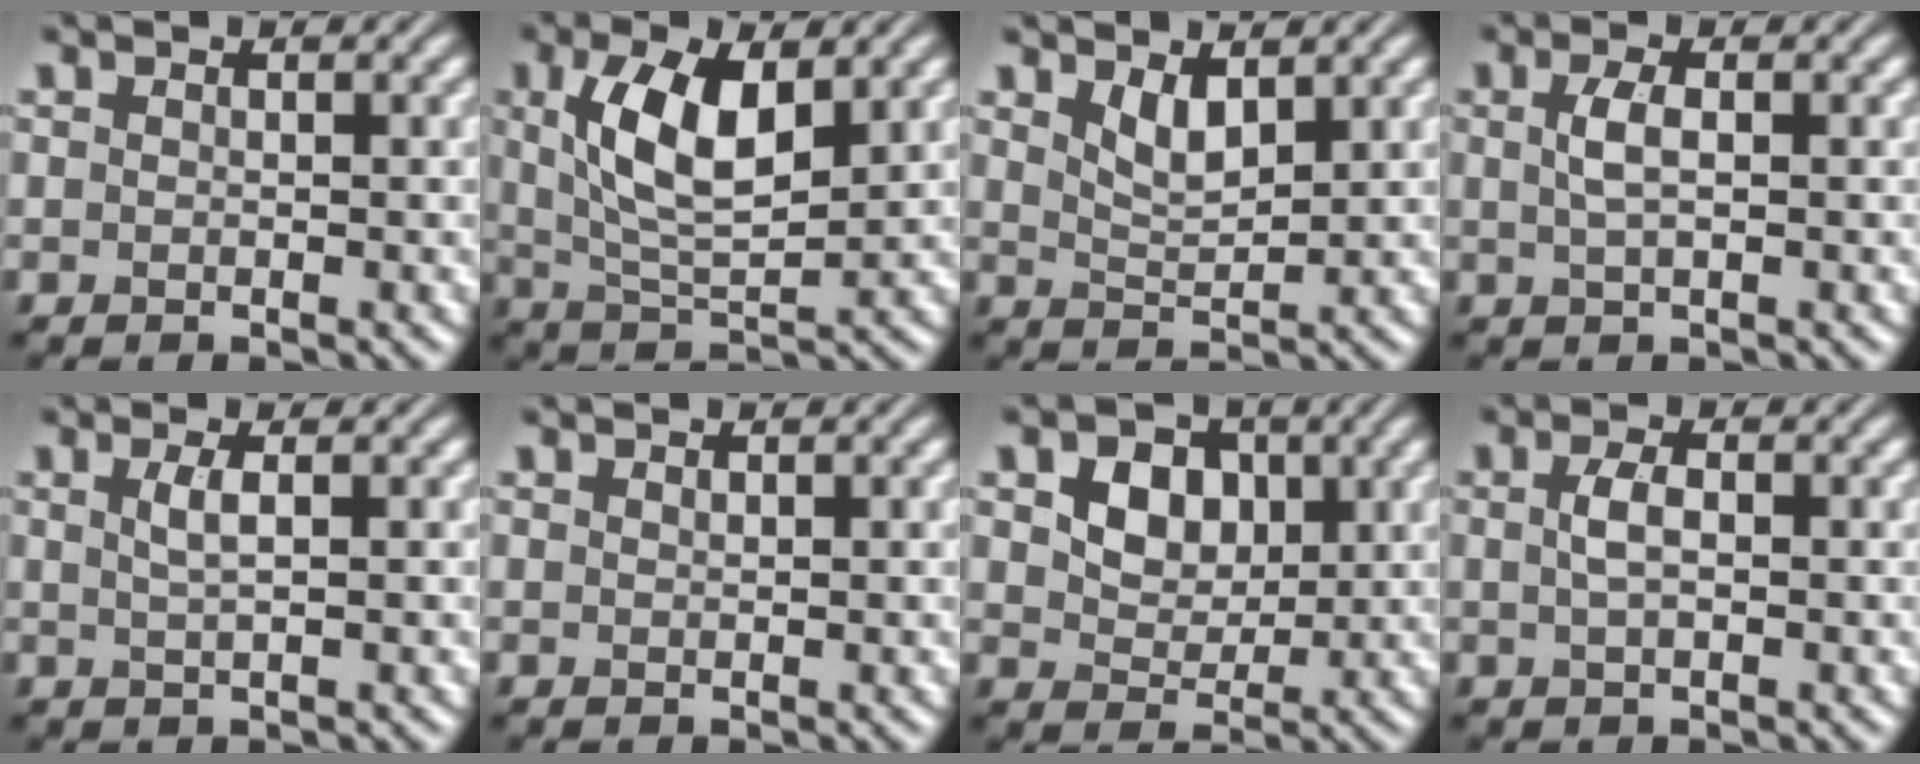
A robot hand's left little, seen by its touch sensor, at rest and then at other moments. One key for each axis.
{"total": 6.9, "fx": 2.0, "fy": 2.9, "fz": 5.9, "tx": -0.119, "ty": 0.003, "tz": 0.039}
{"total": 2.4, "fx": 1.5, "fy": 0.9, "fz": 1.6, "tx": -0.035, "ty": -0.008, "tz": 0.034}
{"total": 2.0, "fx": 0.3, "fy": 0.7, "fz": 1.8, "tx": -0.041, "ty": 0.006, "tz": 0.005}
{"total": 1.7, "fx": 0.4, "fy": 0.5, "fz": 1.6, "tx": -0.030, "ty": 0.002, "tz": 0.006}
{"total": 0.0}
{"total": 5.8, "fx": 2.1, "fy": 4.3, "fz": 3.3, "tx": -0.077, "ty": 0.000, "tz": 0.036}
{"total": 1.7, "fx": 0.1, "fy": 0.7, "fz": 1.6, "tx": -0.037, "ty": 0.004, "tz": 0.000}